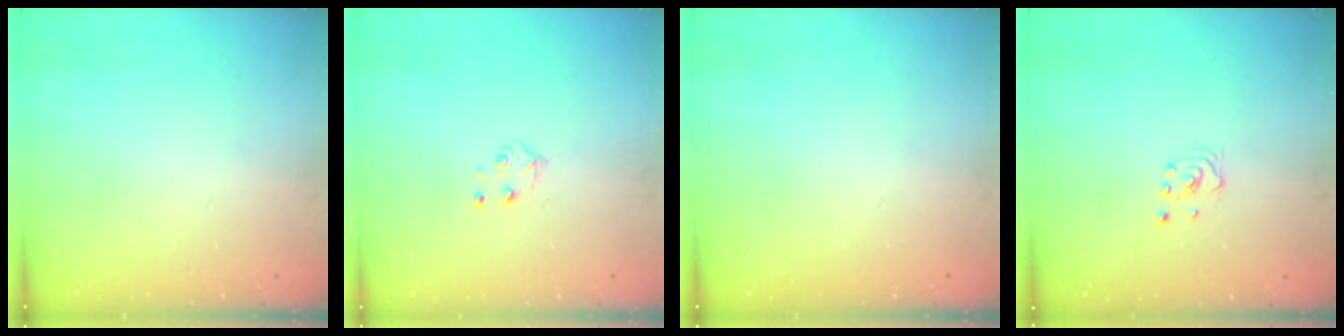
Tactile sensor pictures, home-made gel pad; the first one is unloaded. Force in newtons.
{"total": 4.3, "press": 4.3, "slide": 0.5}
{"total": 0.0}
{"total": 2.6, "press": 2.4, "slide": 1.0}